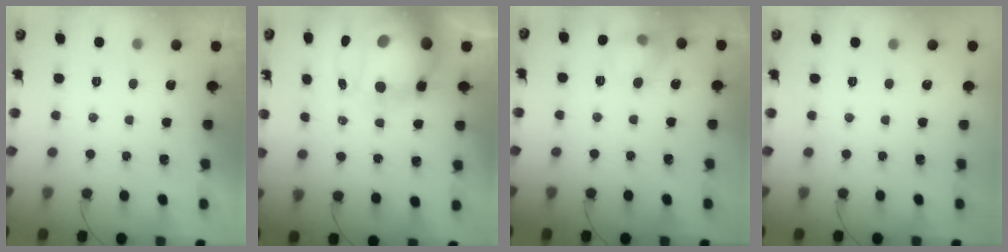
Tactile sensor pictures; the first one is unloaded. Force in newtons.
{"total": 19.7, "press": 19.2, "slide": 4.4}
{"total": 9.1, "press": 9.1, "slide": 1.0}
{"total": 0.0}